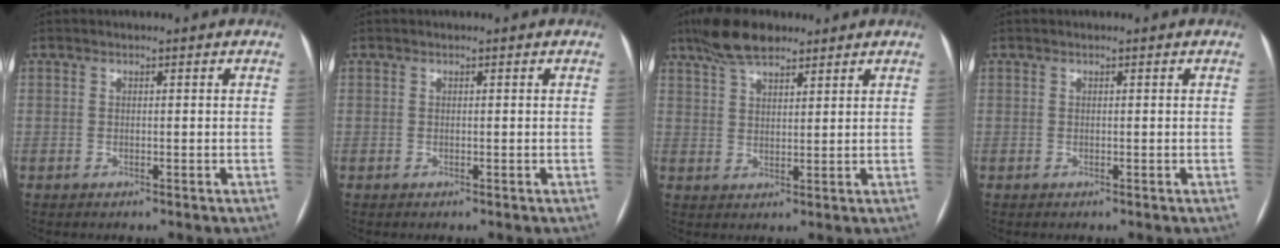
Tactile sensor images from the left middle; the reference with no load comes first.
{"total": 0.0}
{"total": 7.5, "force": [5.8, 2.3, 4.1], "torque": [-0.085, 0.016, 0.108]}
{"total": 0.0}